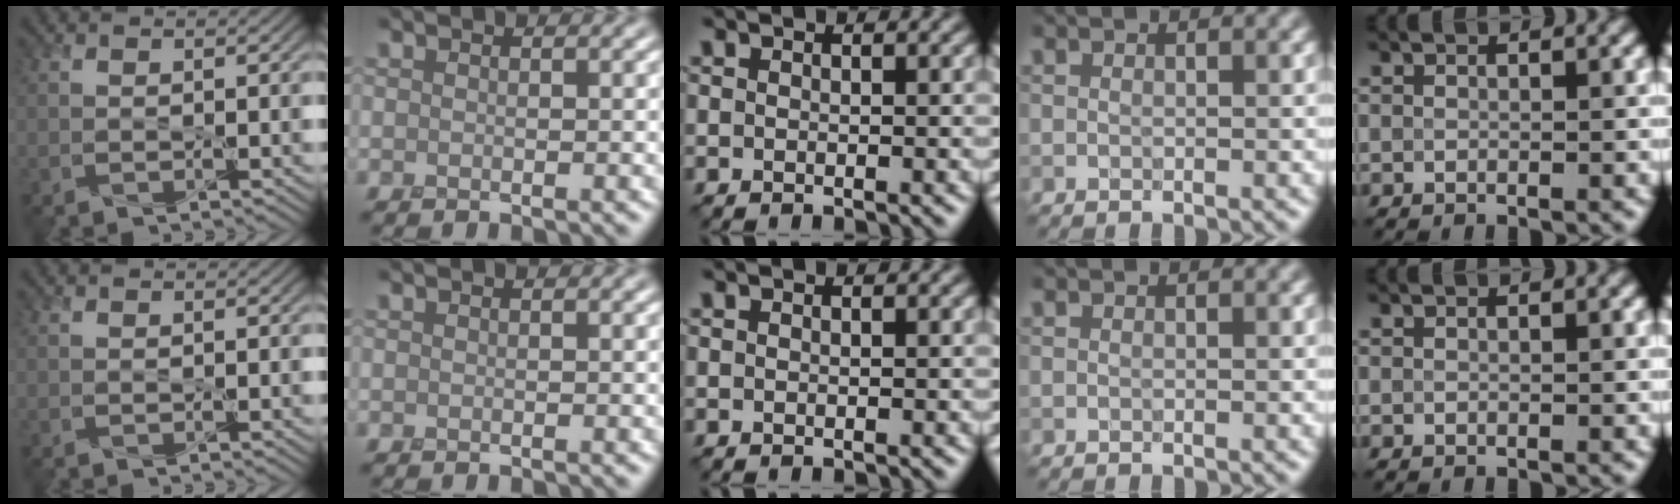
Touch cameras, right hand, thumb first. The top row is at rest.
{}